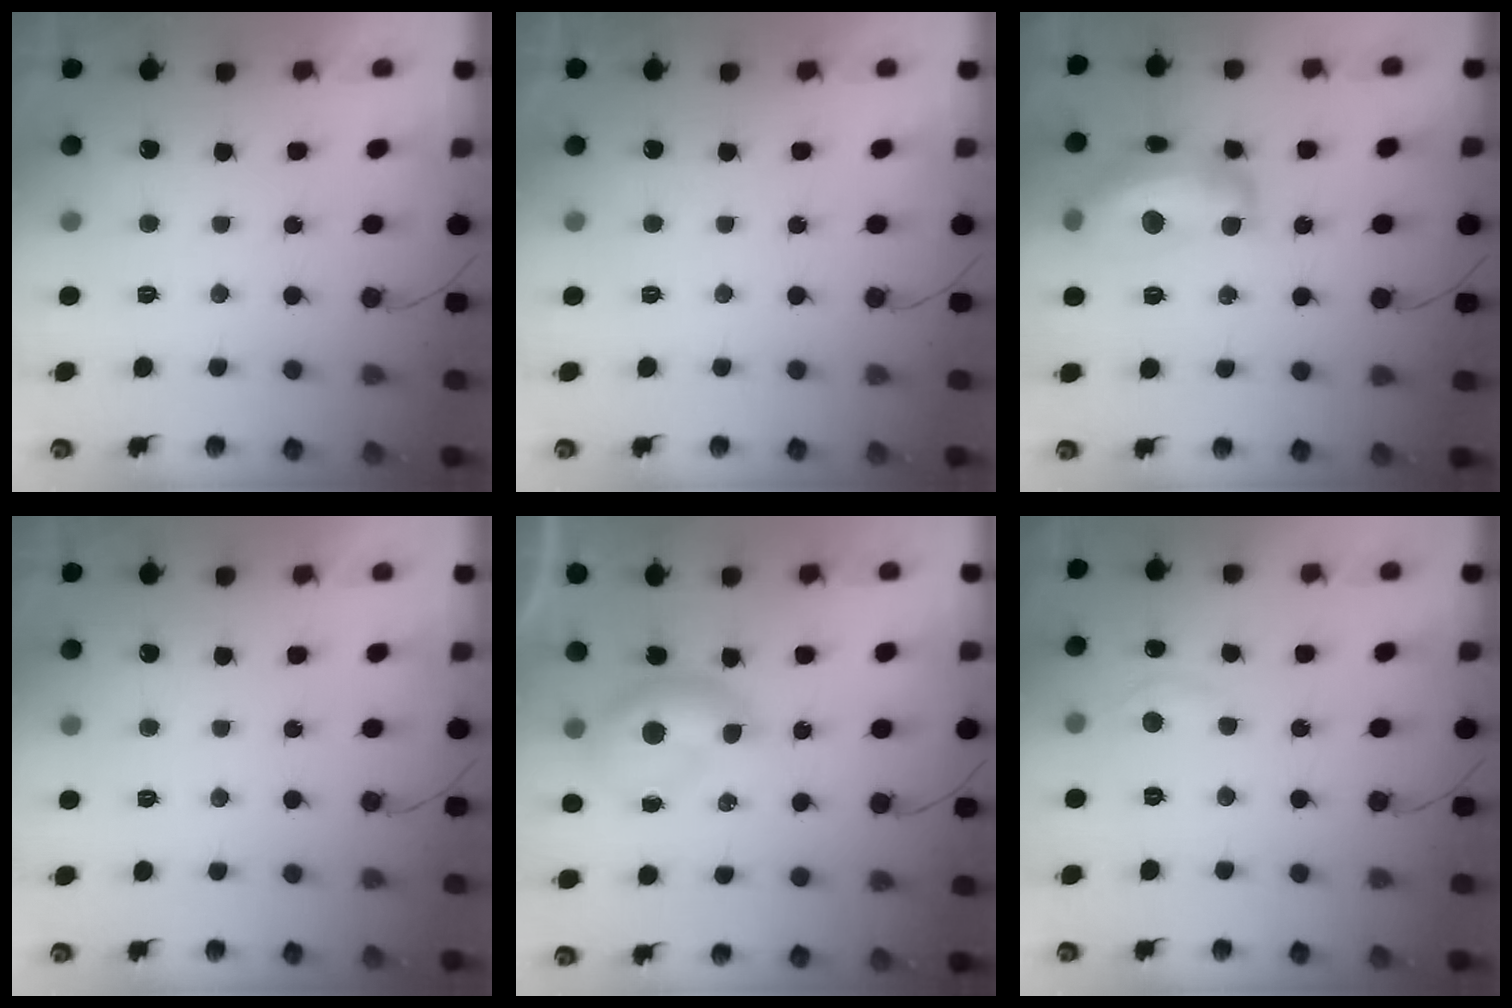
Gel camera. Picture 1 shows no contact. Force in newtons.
{"total": 0.0}
{"total": 15.0, "press": 14.9, "slide": 1.2}
{"total": 0.0}
{"total": 6.4, "press": 6.4, "slide": 0.9}
{"total": 3.0, "press": 3.0, "slide": 0.4}